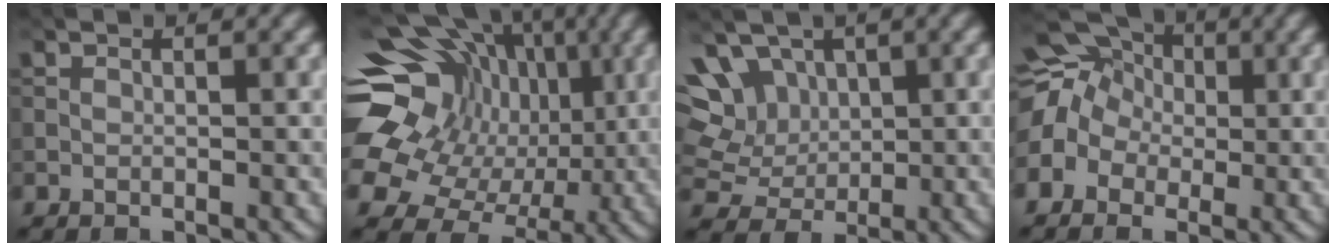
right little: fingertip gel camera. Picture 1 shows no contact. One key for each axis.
{"total": 20.1, "fx": 3.3, "fy": 17.3, "fz": 9.8, "tx": -0.215, "ty": 0.045, "tz": 0.026}
{"total": 9.1, "fx": 3.1, "fy": 7.3, "fz": 4.3, "tx": -0.098, "ty": 0.025, "tz": 0.045}
{"total": 14.0, "fx": 0.8, "fy": 12.6, "fz": 6.3, "tx": -0.163, "ty": 0.026, "tz": -0.043}